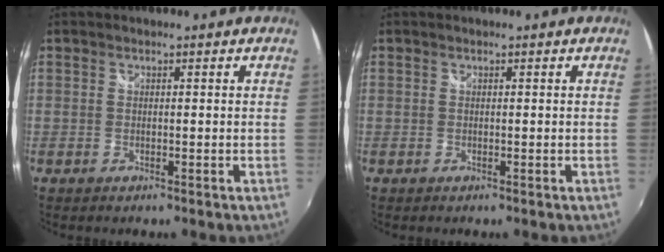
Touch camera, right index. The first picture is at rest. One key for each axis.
{"total": 0.0}